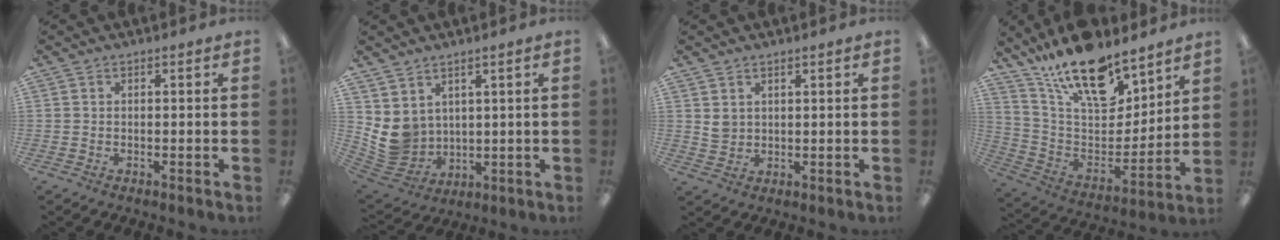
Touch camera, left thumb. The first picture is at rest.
{"total": 7.7, "force": [3.4, 6.7, 2.0], "torque": [-0.073, -0.031, 0.074]}
{"total": 2.9, "force": [1.8, 2.1, 0.7], "torque": [-0.009, -0.003, 0.033]}
{"total": 20.8, "force": [15.0, 8.7, 11.4], "torque": [-0.195, -0.102, 0.267]}